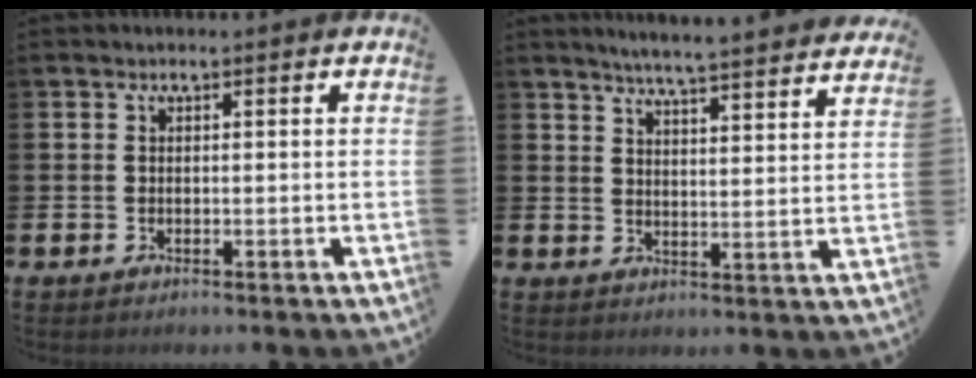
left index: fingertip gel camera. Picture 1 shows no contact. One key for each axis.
{"total": 5.5, "fx": 5.4, "fy": -0.5, "fz": 1.0, "tx": -0.030, "ty": -0.042, "tz": 0.093}